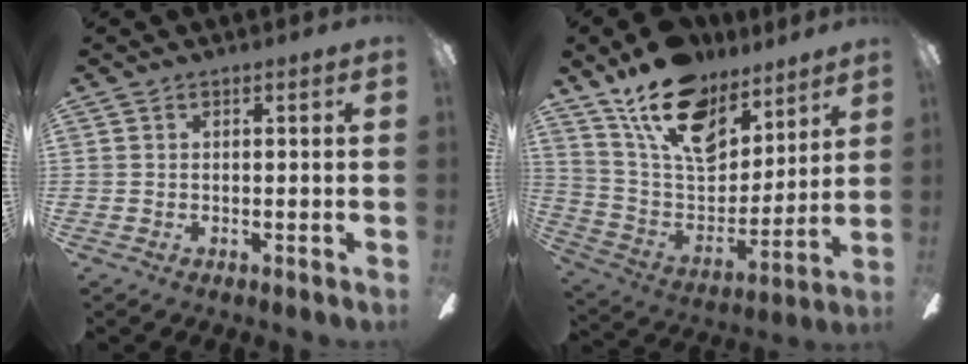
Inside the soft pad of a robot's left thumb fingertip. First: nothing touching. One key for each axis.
{"total": 19.5, "fx": 13.1, "fy": 10.8, "fz": 9.6, "tx": -0.175, "ty": -0.073, "tz": 0.239}